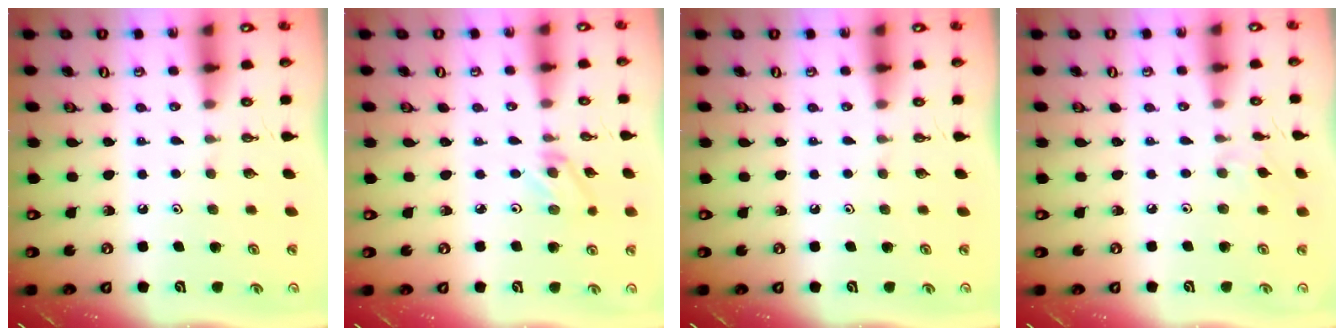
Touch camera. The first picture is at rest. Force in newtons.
{"total": 2.6, "press": 2.6, "slide": 0.4}
{"total": 0.0}
{"total": 3.1, "press": 3.1, "slide": 0.6}